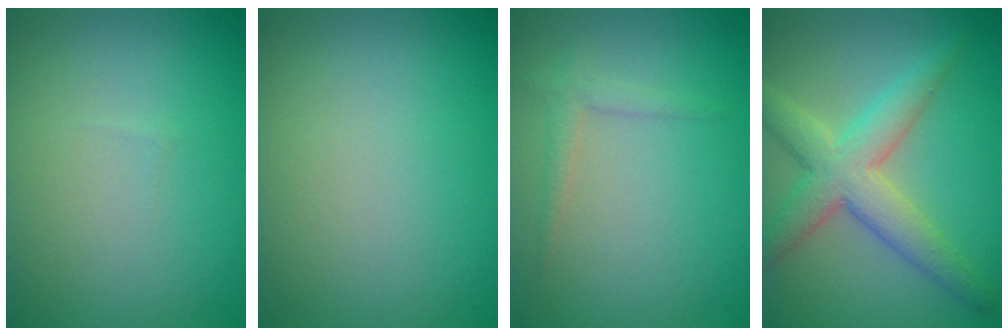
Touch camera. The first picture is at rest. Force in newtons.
{"total": 0.0}
{"total": 1.4, "press": 1.4, "slide": 0.1}
{"total": 5.4, "press": 5.3, "slide": 0.2}